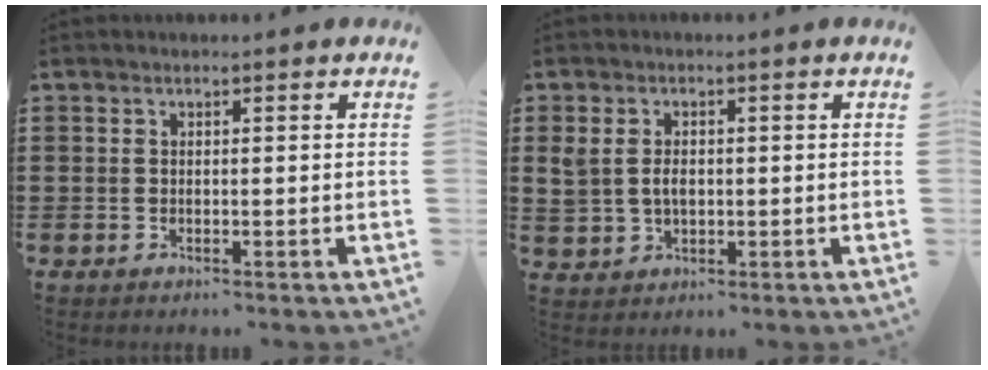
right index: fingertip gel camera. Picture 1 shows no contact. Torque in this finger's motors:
{"motor_torque": [0.06, 0.10, 0.05, 0.03]}